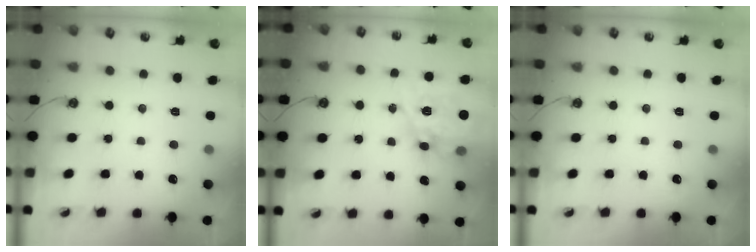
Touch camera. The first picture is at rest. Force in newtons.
{"total": 16.1, "press": 16.0, "slide": 1.5}
{"total": 0.0}